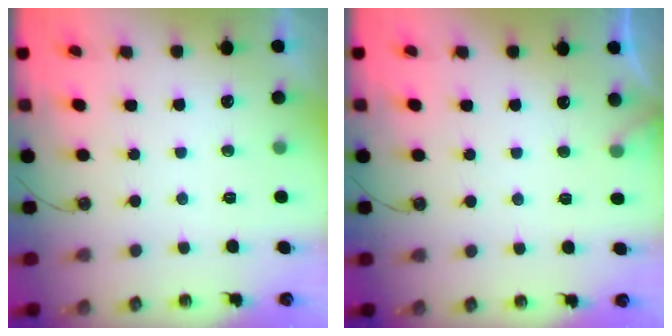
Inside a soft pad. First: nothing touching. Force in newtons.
{"total": 4.3, "press": 4.3, "slide": 0.3}